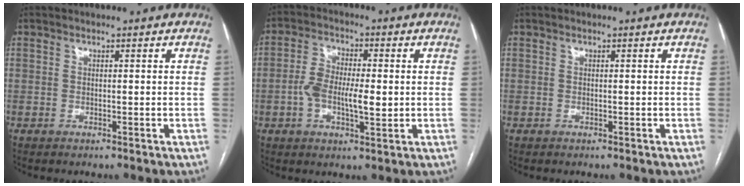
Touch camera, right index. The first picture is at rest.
{"total": 7.8, "force": [-0.8, 3.1, 7.1], "torque": [-0.136, 0.010, -0.016]}
{"total": 0.0}